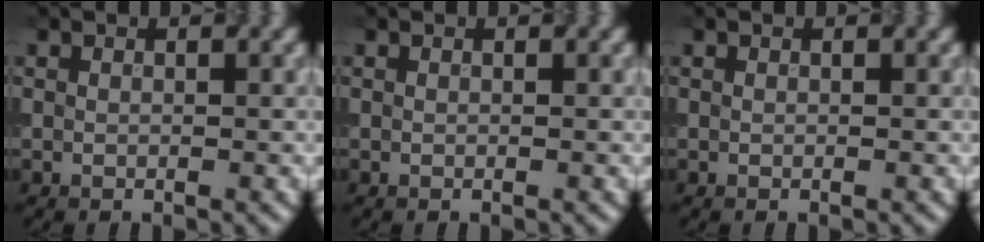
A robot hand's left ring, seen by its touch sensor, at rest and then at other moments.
{"total": 0.0}
{"total": 0.0}